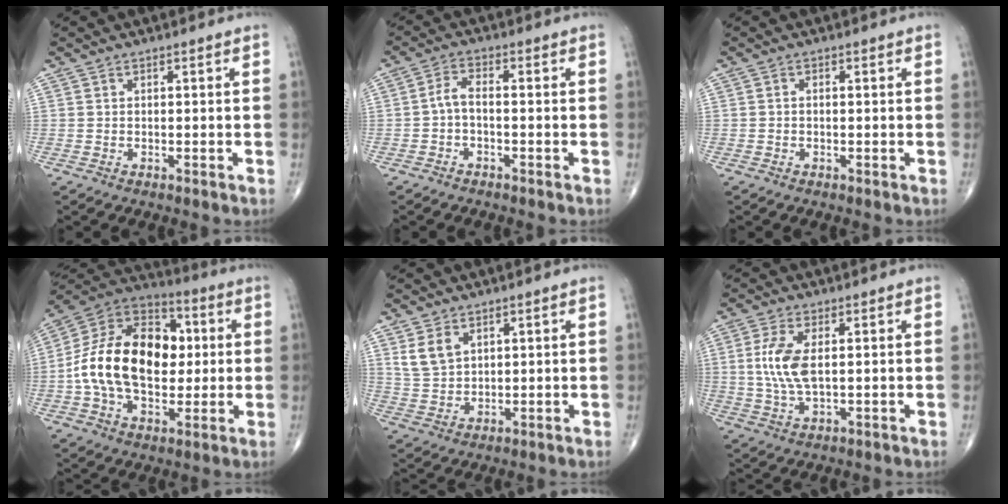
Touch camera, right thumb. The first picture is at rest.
{"total": 3.2, "force": [-1.0, 1.3, 2.8], "torque": [-0.052, 0.019, -0.025]}
{"total": 0.5, "force": [-0.2, 0.3, 0.4], "torque": [-0.004, 0.000, -0.007]}
{"total": 22.9, "force": [0.5, 14.9, 17.4], "torque": [-0.287, 0.023, 0.007]}
{"total": 5.1, "force": [2.5, 3.3, 3.1], "torque": [-0.054, -0.009, 0.058]}
{"total": 7.8, "force": [1.0, 3.3, 7.0], "torque": [-0.161, -0.003, 0.023]}